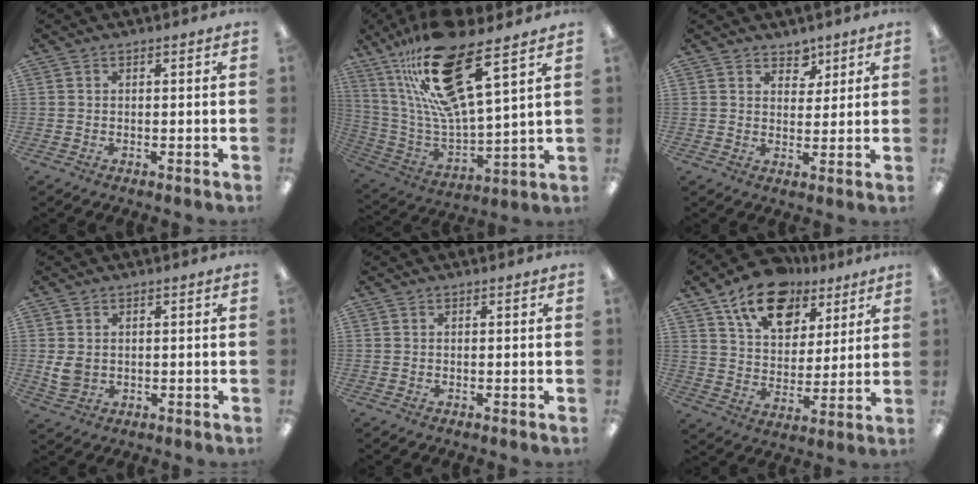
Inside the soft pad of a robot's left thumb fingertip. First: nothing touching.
{"total": 24.2, "force": [14.9, 6.1, 18.1], "torque": [-0.360, -0.078, 0.244]}
{"total": 4.7, "force": [3.5, 3.0, 0.8], "torque": [0.003, -0.022, 0.060]}
{"total": 4.1, "force": [0.7, 3.3, 2.3], "torque": [-0.043, -0.002, 0.013]}
{"total": 0.0}
{"total": 16.2, "force": [10.8, 9.4, 7.5], "torque": [-0.120, -0.053, 0.194]}